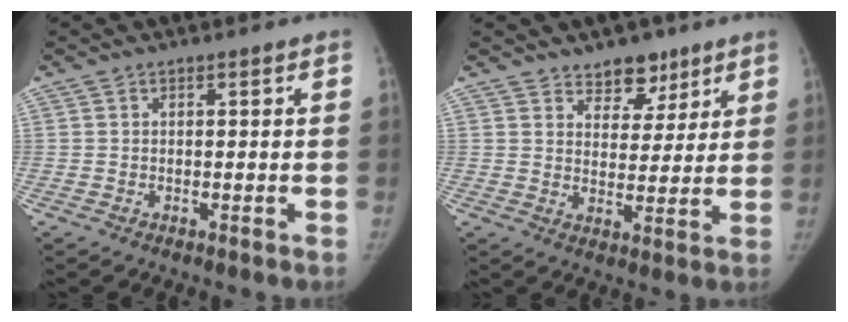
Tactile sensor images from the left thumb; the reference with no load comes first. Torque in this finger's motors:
{"motor_torque": [0.09, 0.18, 0.16, 0.00, 0.02]}